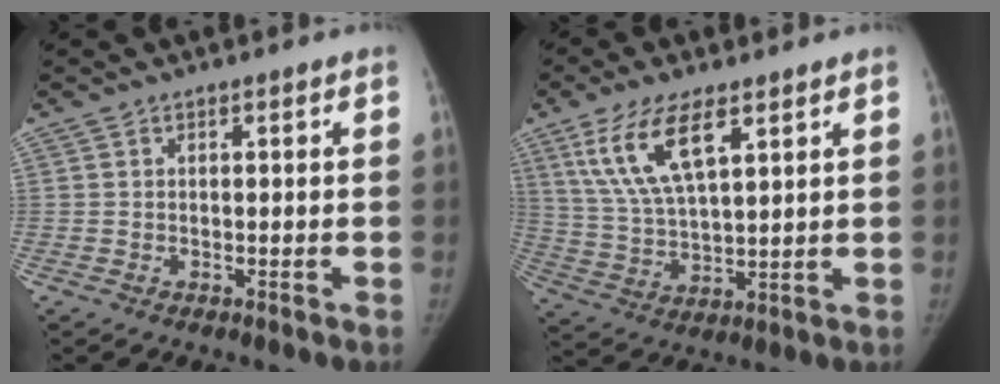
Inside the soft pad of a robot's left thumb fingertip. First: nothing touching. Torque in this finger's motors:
{"motor_torque": [0.05, 0.29, 0.92, -0.77, 0.12]}